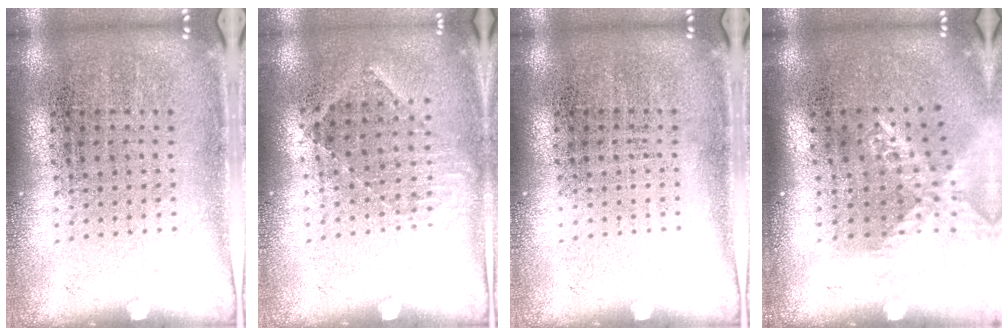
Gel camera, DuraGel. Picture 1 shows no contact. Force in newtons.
{"total": 0.8, "press": 0.7, "slide": 0.4}
{"total": 0.0}
{"total": 1.6, "press": 1.4, "slide": 0.8}